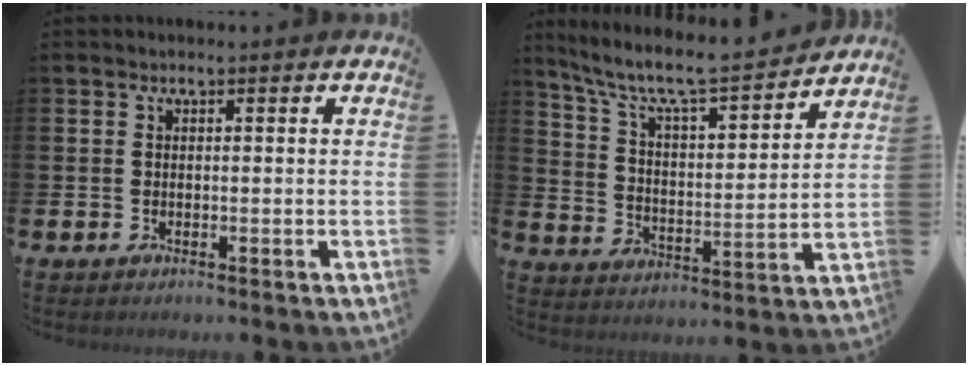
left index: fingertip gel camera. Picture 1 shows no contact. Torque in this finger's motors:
{"motor_torque": [0.97, -1.17, 0.43, 0.21]}